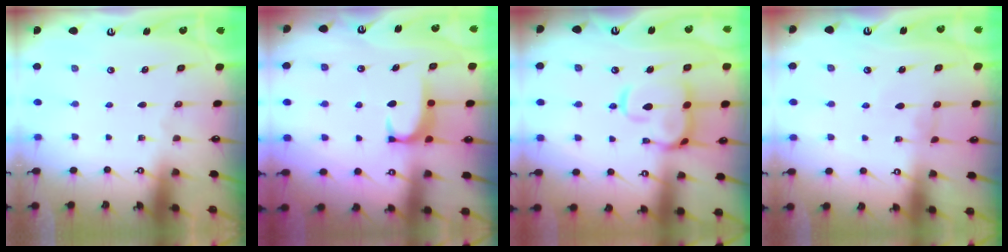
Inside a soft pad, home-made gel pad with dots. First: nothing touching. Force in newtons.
{"total": 1.9, "press": 1.9, "slide": 0.6}
{"total": 7.0, "press": 6.8, "slide": 1.3}
{"total": 0.0}